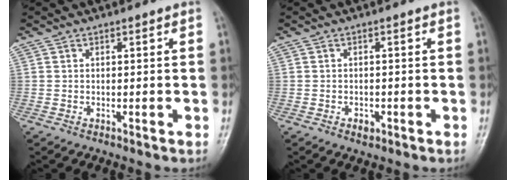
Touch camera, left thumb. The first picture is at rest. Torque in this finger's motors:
{"motor_torque": [-0.06, 0.06, 0.04, 0.04, 0.01]}